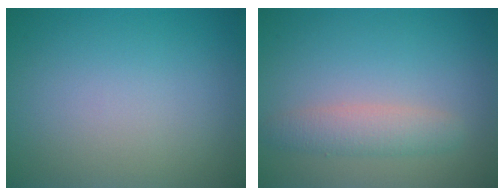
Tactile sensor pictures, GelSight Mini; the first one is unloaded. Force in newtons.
{"total": 2.6, "press": 2.6, "slide": 0.1}